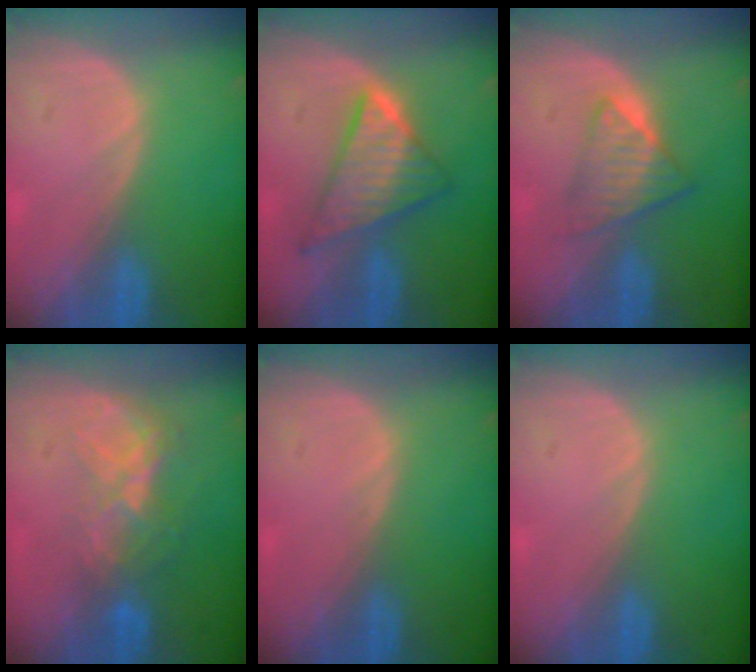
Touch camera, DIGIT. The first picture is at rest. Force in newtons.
{"total": 7.9, "press": 7.9, "slide": 0.5}
{"total": 6.0, "press": 5.1, "slide": 3.1}
{"total": 6.7, "press": 5.9, "slide": 3.2}
{"total": 0.0}
{"total": 0.0}